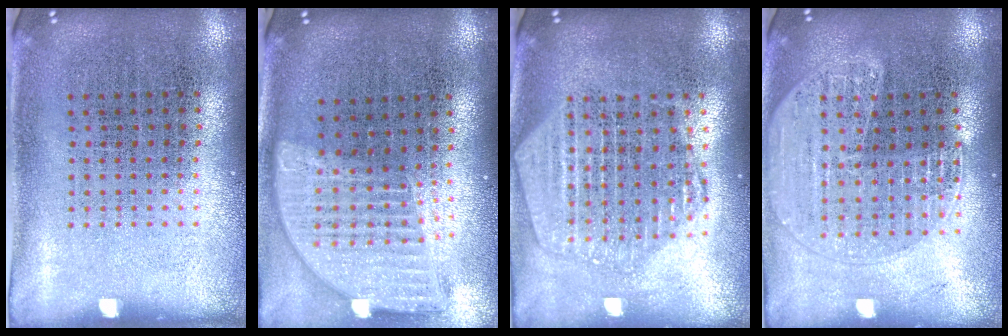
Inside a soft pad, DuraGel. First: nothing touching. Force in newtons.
{"total": 1.8, "press": 1.5, "slide": 1.0}
{"total": 2.3, "press": 2.0, "slide": 1.0}
{"total": 1.7, "press": 1.6, "slide": 0.6}